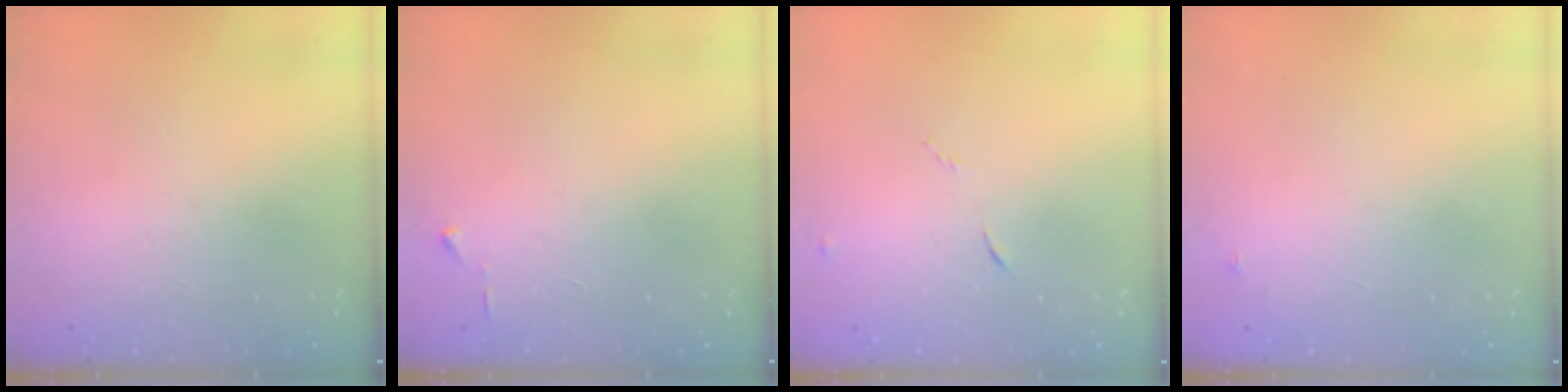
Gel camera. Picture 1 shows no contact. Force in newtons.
{"total": 3.0, "press": 2.9, "slide": 0.4}
{"total": 5.2, "press": 5.1, "slide": 0.6}
{"total": 3.4, "press": 3.3, "slide": 0.4}